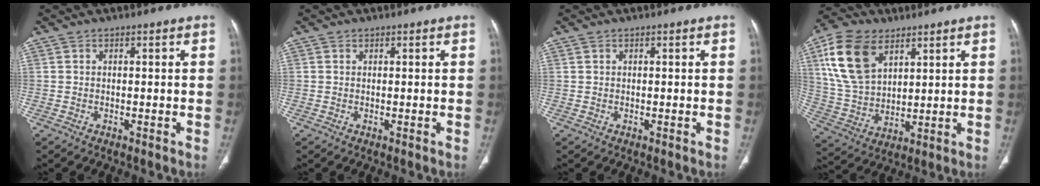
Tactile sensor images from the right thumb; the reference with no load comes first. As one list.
[{"total": 0.0}, {"total": 0.0}, {"total": 15.6, "force": [7.2, 9.5, 10.0], "torque": [-0.182, -0.019, 0.147]}]